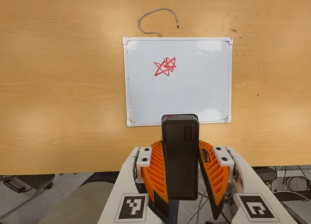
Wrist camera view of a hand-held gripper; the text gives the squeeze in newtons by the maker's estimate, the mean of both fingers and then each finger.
{"total": 9.1, "left": 7.3, "right": 10.9}